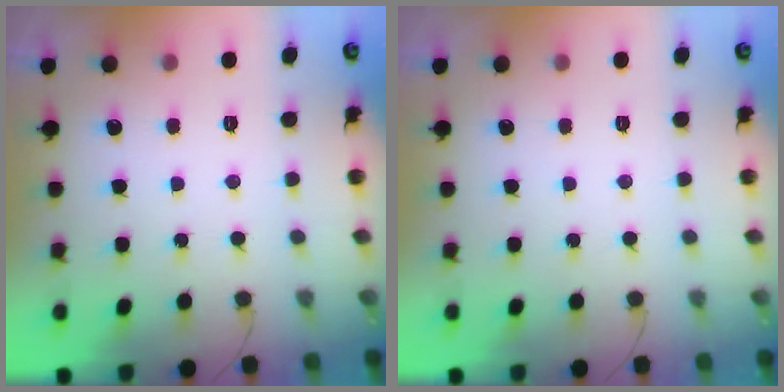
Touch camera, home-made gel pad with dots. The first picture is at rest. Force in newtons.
{"total": 0.0}